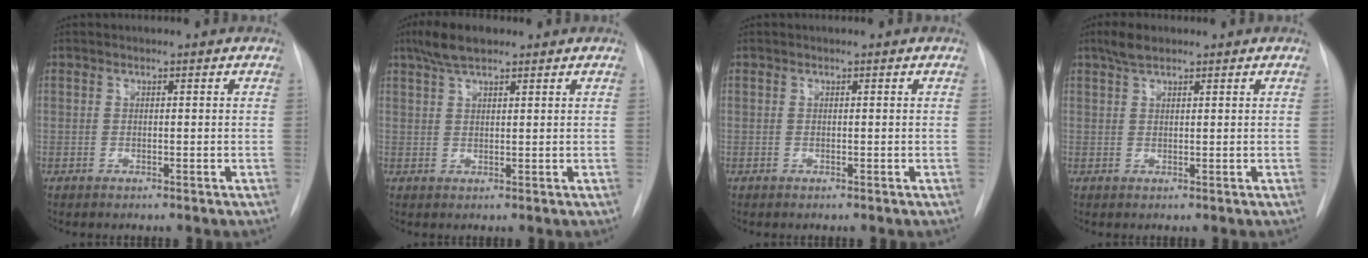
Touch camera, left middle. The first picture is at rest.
{"total": 4.9, "force": [3.6, 1.4, 3.1], "torque": [-0.066, 0.015, 0.065]}
{"total": 0.0}
{"total": 2.8, "force": [2.1, 0.9, 1.6], "torque": [-0.033, 0.009, 0.038]}